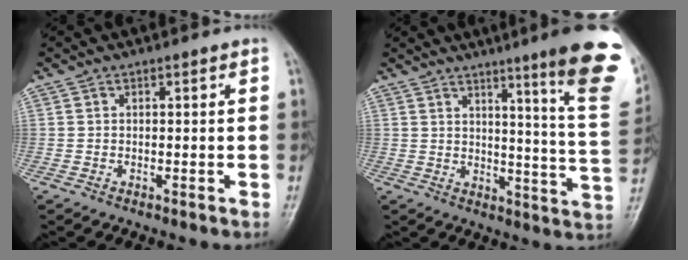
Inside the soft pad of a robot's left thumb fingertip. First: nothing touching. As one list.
[{"total": 18.7, "force": [10.3, 0.9, 15.6], "torque": [-0.179, -0.060, 0.125]}]